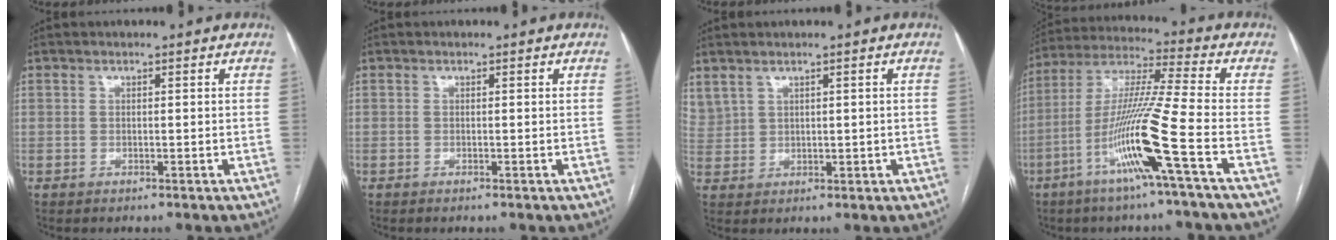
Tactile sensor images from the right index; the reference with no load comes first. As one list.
[{"total": 0.0}, {"total": 4.1, "force": [2.6, 2.6, 1.7], "torque": [-0.043, 0.016, 0.072]}, {"total": 14.4, "force": [-5.9, -2.0, 13.0], "torque": [-0.259, -0.008, -0.116]}]